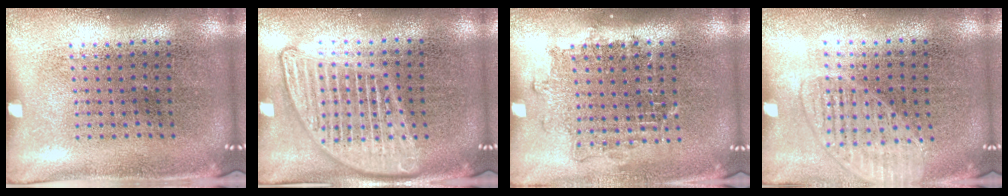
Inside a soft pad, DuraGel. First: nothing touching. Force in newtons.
{"total": 2.7, "press": 2.7, "slide": 0.2}
{"total": 1.2, "press": 1.1, "slide": 0.6}
{"total": 1.5, "press": 1.4, "slide": 0.4}